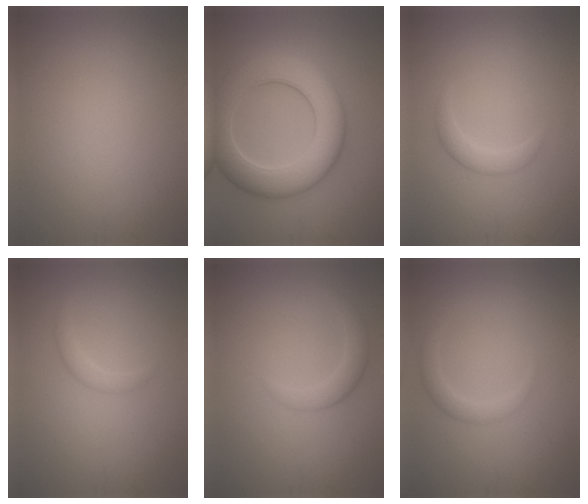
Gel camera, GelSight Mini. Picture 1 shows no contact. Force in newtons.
{"total": 9.1, "press": 9.1, "slide": 0.4}
{"total": 1.6, "press": 1.6, "slide": 0.2}
{"total": 1.4, "press": 1.4, "slide": 0.0}
{"total": 2.0, "press": 2.0, "slide": 0.2}
{"total": 1.6, "press": 1.6, "slide": 0.1}